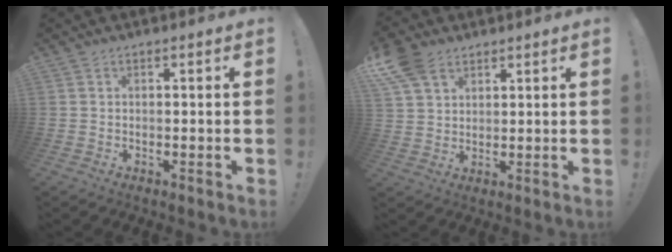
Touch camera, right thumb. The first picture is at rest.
{"total": 9.0, "force": [5.4, 5.7, 4.5], "torque": [-0.093, -0.018, 0.107]}